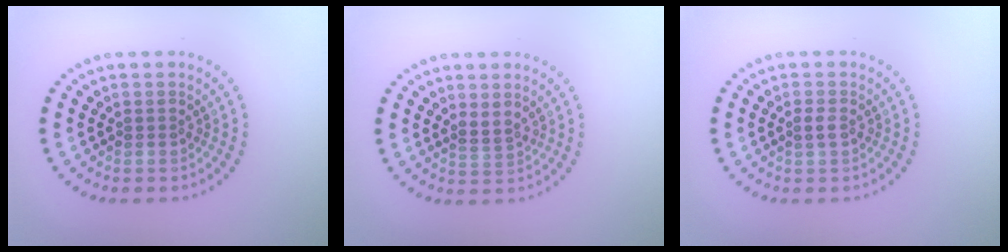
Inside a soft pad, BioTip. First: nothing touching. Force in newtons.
{"total": 1.3, "press": 1.0, "slide": 0.8}
{"total": 1.0, "press": 1.0, "slide": 0.2}